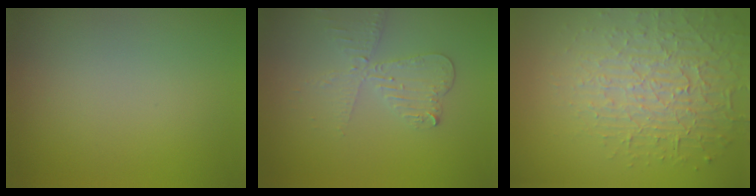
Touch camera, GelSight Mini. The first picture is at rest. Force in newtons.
{"total": 3.3, "press": 2.8, "slide": 1.6}
{"total": 4.6, "press": 4.1, "slide": 2.1}